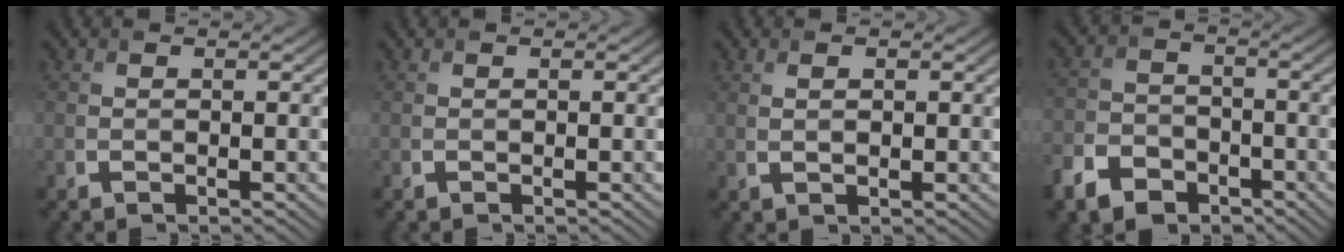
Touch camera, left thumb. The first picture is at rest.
{"total": 0.0}
{"total": 1.8, "force": [0.5, 0.6, 1.6], "torque": [-0.019, -0.009, 0.010]}
{"total": 6.9, "force": [-4.6, 4.4, 2.7], "torque": [-0.068, -0.008, -0.102]}